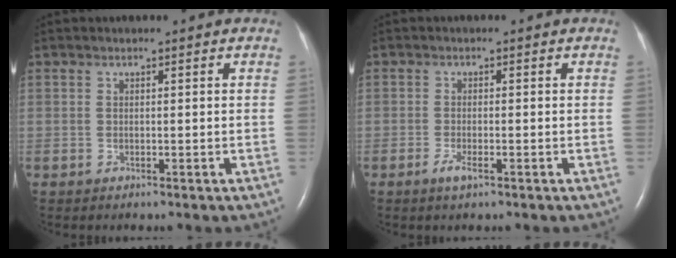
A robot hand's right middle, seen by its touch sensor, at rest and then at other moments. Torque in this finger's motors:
{"motor_torque": [-0.02, -0.07, 0.12, 0.05]}